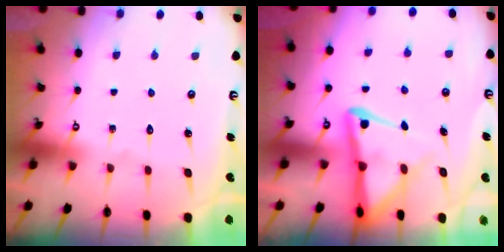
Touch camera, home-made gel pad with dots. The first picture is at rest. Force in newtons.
{"total": 8.1, "press": 8.0, "slide": 0.9}